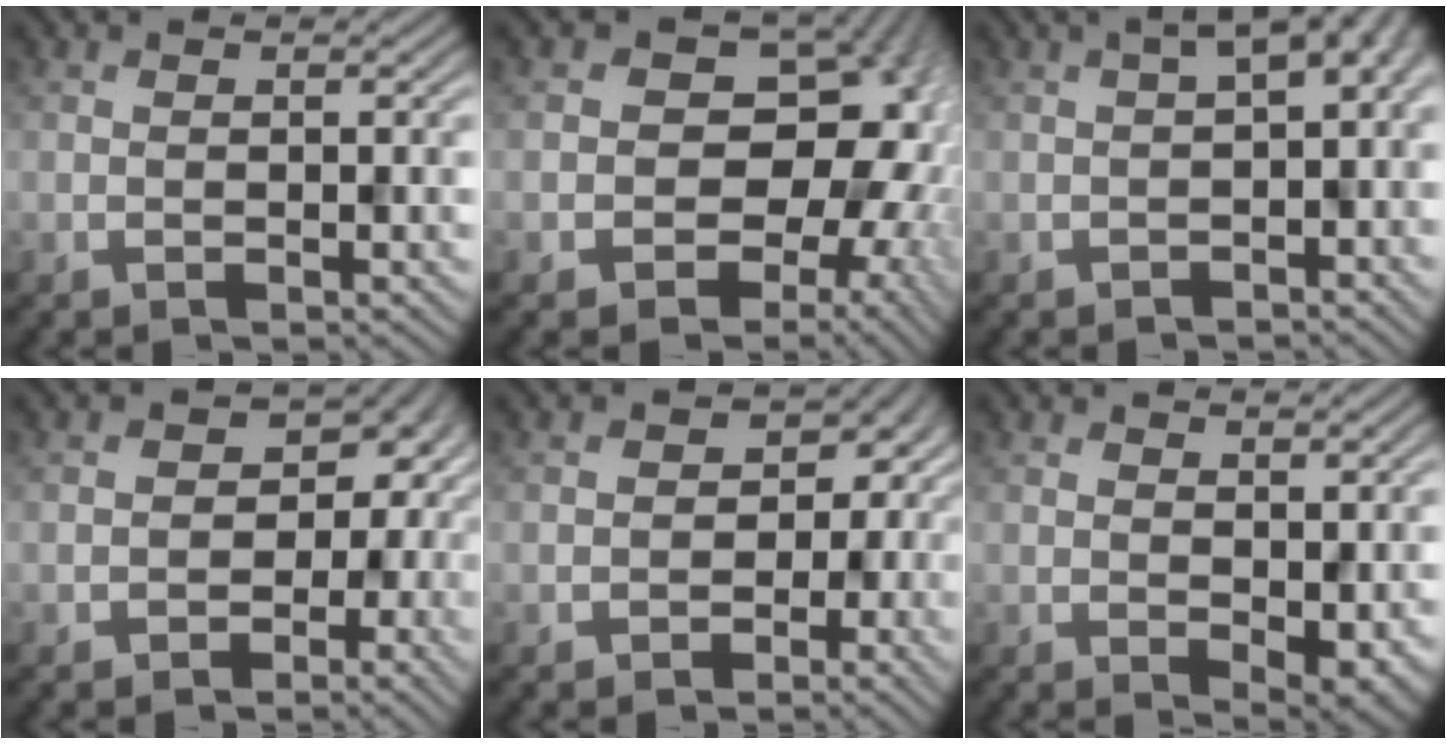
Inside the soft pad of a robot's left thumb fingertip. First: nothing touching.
{"total": 16.8, "force": [-1.6, 13.4, 10.0], "torque": [-0.144, -0.011, -0.043]}
{"total": 6.4, "force": [0.4, 3.1, 5.5], "torque": [-0.074, 0.004, 0.004]}
{"total": 7.2, "force": [-1.3, 5.9, 3.8], "torque": [-0.025, -0.011, -0.020]}
{"total": 5.9, "force": [-1.3, 5.0, 3.0], "torque": [-0.012, -0.009, -0.021]}
{"total": 2.8, "force": [0.7, 1.6, 2.1], "torque": [-0.036, -0.010, 0.017]}